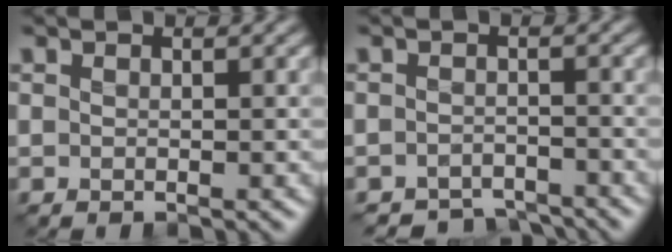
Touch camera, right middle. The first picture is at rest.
{"total": 3.1, "force": [-3.0, 0.7, 0.2], "torque": [0.004, -0.002, -0.053]}